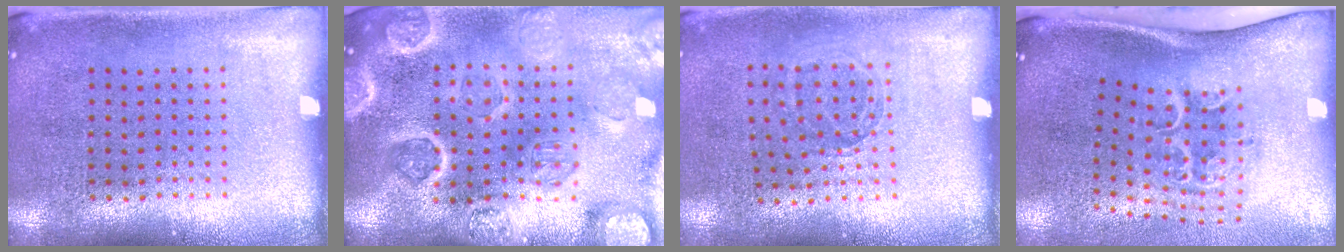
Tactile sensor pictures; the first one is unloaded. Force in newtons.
{"total": 4.6, "press": 4.1, "slide": 2.0}
{"total": 0.9, "press": 0.8, "slide": 0.5}
{"total": 2.2, "press": 1.4, "slide": 1.7}